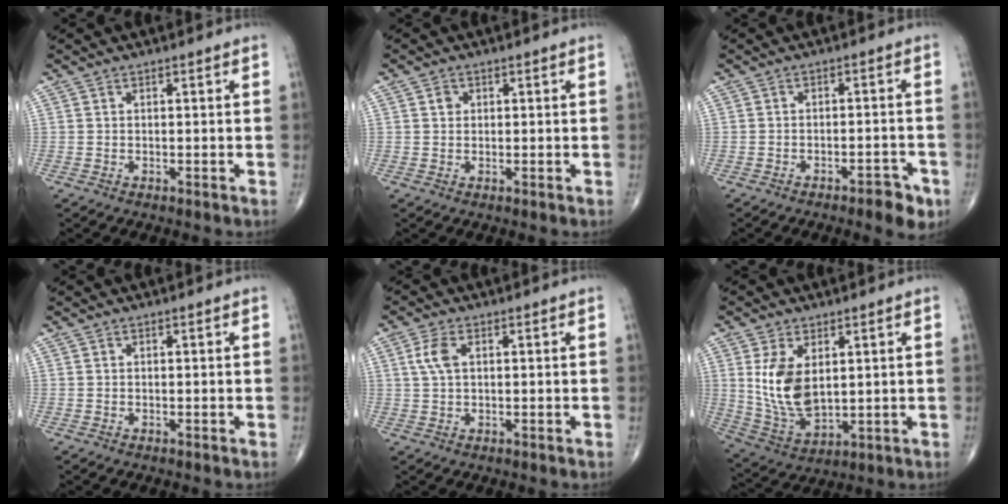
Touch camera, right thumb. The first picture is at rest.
{"total": 1.4, "force": [0.4, 1.3, 0.6], "torque": [-0.002, 0.000, 0.005]}
{"total": 5.1, "force": [-3.1, 1.8, 3.6], "torque": [-0.034, 0.021, -0.038]}
{"total": 0.0}
{"total": 4.0, "force": [1.1, 2.1, 3.2], "torque": [-0.076, 0.006, 0.020]}
{"total": 11.4, "force": [2.4, 6.5, 9.1], "torque": [-0.163, -0.019, 0.064]}